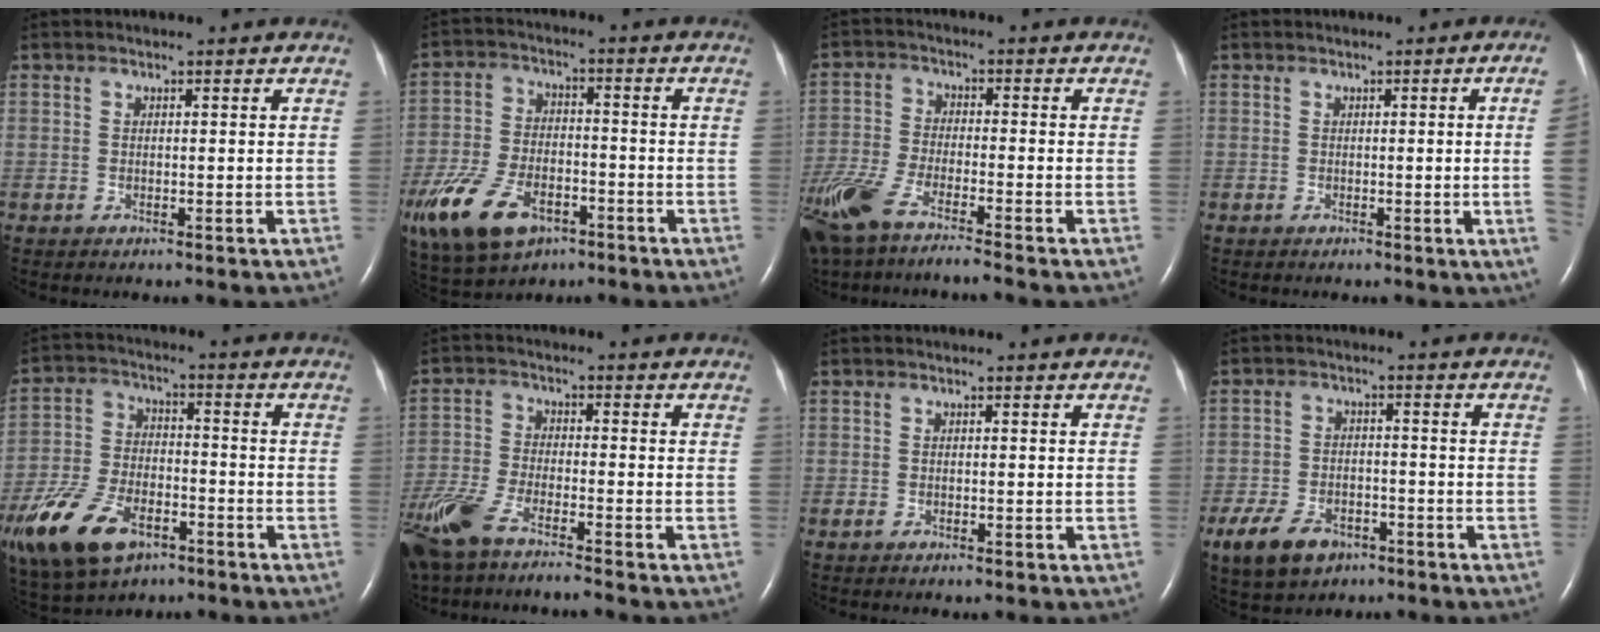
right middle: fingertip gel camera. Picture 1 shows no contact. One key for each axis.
{"total": 17.3, "fx": -9.5, "fy": 9.4, "fz": 11.0, "tx": -0.270, "ty": -0.015, "tz": -0.164}
{"total": 10.8, "fx": -8.1, "fy": 1.7, "fz": 6.9, "tx": -0.153, "ty": -0.024, "tz": -0.159}
{"total": 4.0, "fx": -0.2, "fy": -1.6, "fz": 3.6, "tx": -0.044, "ty": -0.008, "tz": -0.002}
{"total": 17.5, "fx": -10.0, "fy": 8.9, "fz": 11.2, "tx": -0.273, "ty": -0.017, "tz": -0.180}
{"total": 10.6, "fx": -8.2, "fy": 2.2, "fz": 6.4, "tx": -0.142, "ty": -0.022, "tz": -0.160}
{"total": 0.6, "fx": -0.4, "fy": 0.2, "fz": 0.4, "tx": -0.011, "ty": -0.001, "tz": -0.005}
{"total": 8.5, "fx": -5.1, "fy": 5.0, "fz": 4.5, "tx": -0.091, "ty": -0.004, "tz": -0.083}